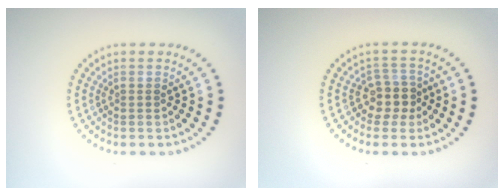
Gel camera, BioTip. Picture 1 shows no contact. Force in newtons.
{"total": 2.7, "press": 2.2, "slide": 1.5}